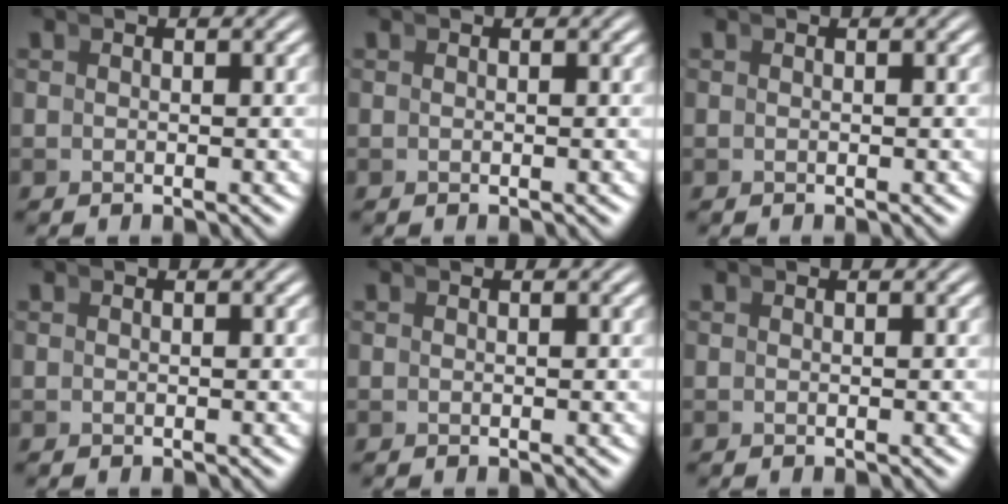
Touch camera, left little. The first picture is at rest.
{"total": 0.0}
{"total": 0.0}
{"total": 0.0}
{"total": 0.0}
{"total": 0.0}